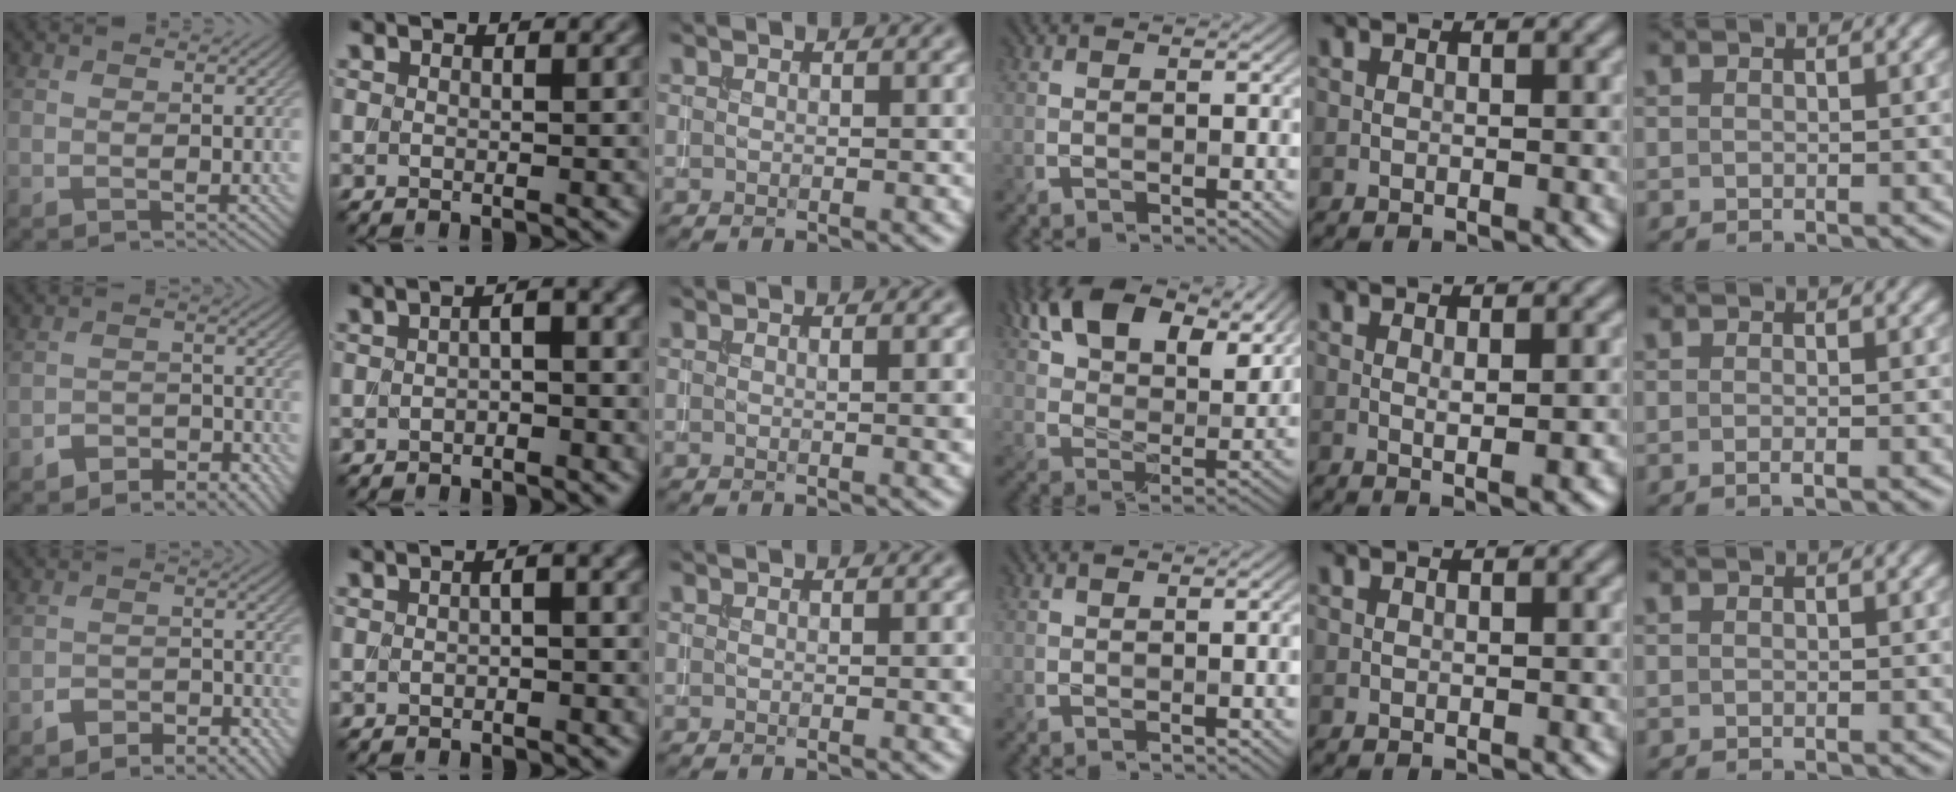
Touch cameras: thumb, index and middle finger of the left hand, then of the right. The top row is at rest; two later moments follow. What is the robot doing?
{"motion": "extract", "object": "backpack"}